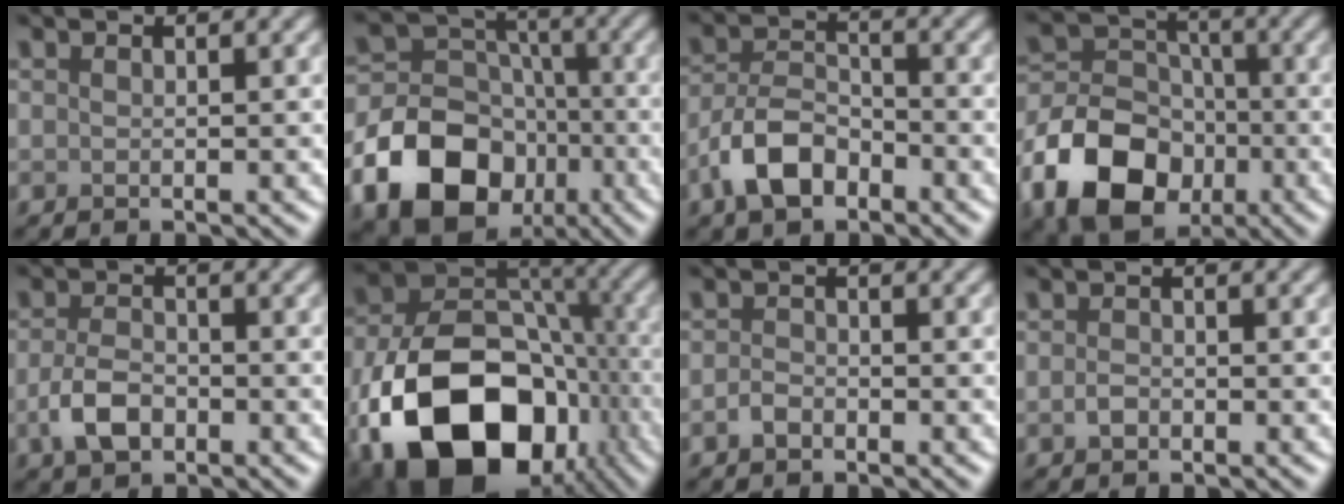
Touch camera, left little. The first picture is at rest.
{"total": 13.4, "force": [-6.0, 10.3, 6.1], "torque": [-0.141, -0.013, -0.122]}
{"total": 5.1, "force": [-2.9, 2.8, 3.1], "torque": [-0.056, 0.004, -0.063]}
{"total": 10.4, "force": [-4.6, 7.5, 5.6], "torque": [-0.107, -0.007, -0.098]}
{"total": 3.4, "force": [-1.4, 2.0, 2.4], "torque": [-0.049, -0.002, -0.032]}
{"total": 17.5, "force": [-7.3, 11.7, 10.6], "torque": [-0.182, -0.028, -0.121]}
{"total": 1.3, "force": [-0.8, 0.8, 0.6], "torque": [-0.011, 0.002, -0.017]}
{"total": 1.0, "force": [-0.4, 0.7, 0.6], "torque": [-0.013, -0.002, -0.010]}